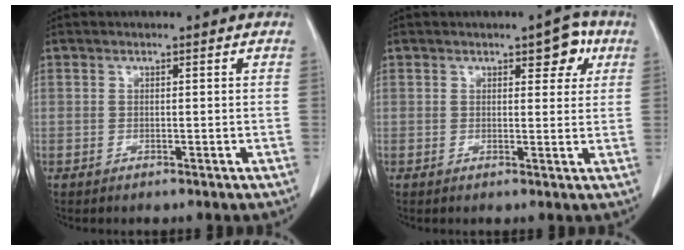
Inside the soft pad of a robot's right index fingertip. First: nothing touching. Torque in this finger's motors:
{"motor_torque": [0.07, 0.09, 0.00, 0.00]}